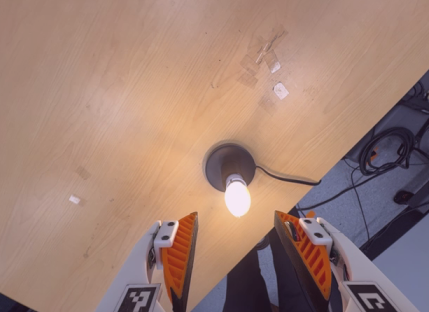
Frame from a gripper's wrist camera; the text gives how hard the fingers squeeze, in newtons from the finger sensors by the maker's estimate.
{"total": 0.0}